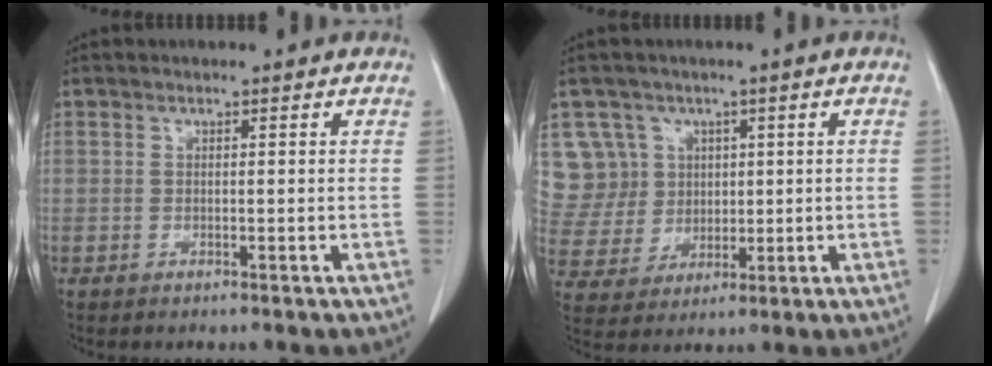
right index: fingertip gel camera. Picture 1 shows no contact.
{"total": 10.3, "force": [3.7, 9.6, 0.8], "torque": [-0.036, 0.048, 0.094]}